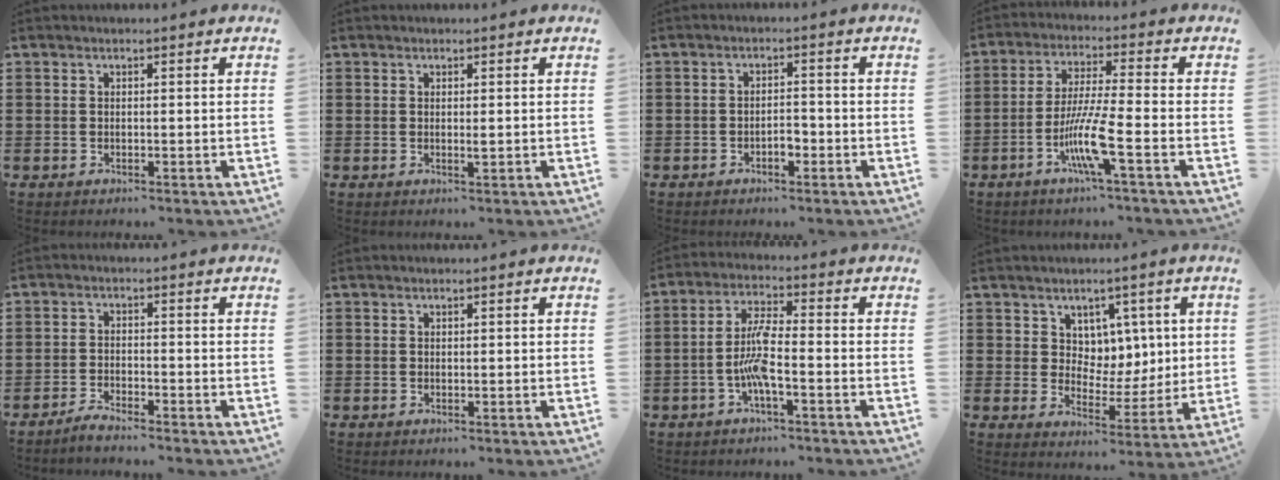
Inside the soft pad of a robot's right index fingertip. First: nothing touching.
{"total": 0.9, "force": [0.0, 0.1, 0.9], "torque": [-0.017, 0.000, 0.000]}
{"total": 2.5, "force": [-1.2, 1.0, 1.9], "torque": [-0.037, 0.003, -0.023]}
{"total": 8.9, "force": [-3.7, 0.4, 8.0], "torque": [-0.166, -0.015, -0.073]}
{"total": 2.4, "force": [-2.3, 0.0, 0.4], "torque": [-0.011, 0.005, -0.047]}
{"total": 0.0}
{"total": 6.7, "force": [-2.2, 1.5, 6.2], "torque": [-0.142, -0.007, -0.048]}
{"total": 6.4, "force": [3.4, 5.1, 1.8], "torque": [-0.051, -0.007, 0.062]}